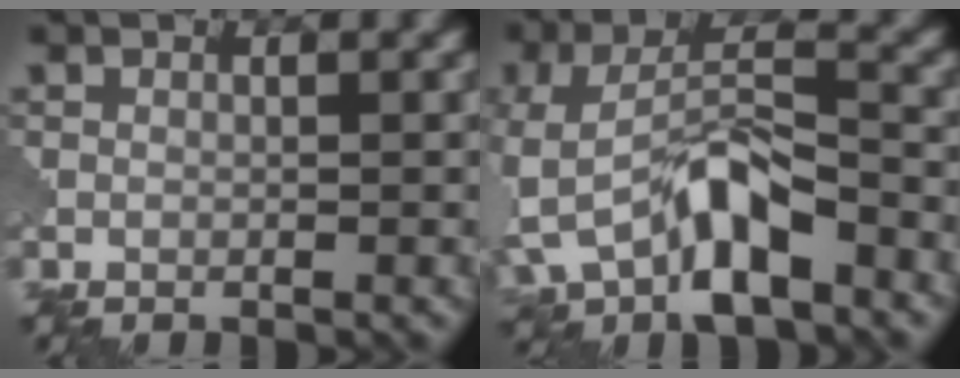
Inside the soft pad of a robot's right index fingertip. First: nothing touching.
{"total": 8.6, "force": [-3.9, 4.3, 6.3], "torque": [-0.125, 0.001, -0.076]}